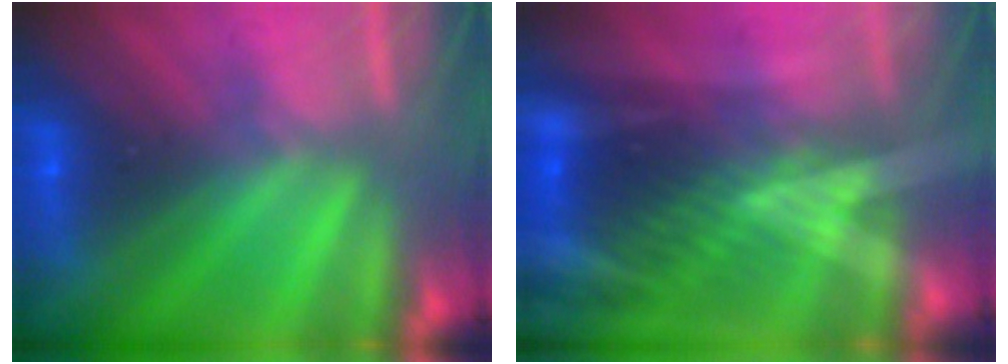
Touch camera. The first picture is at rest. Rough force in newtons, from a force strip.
{"total": 2.9}